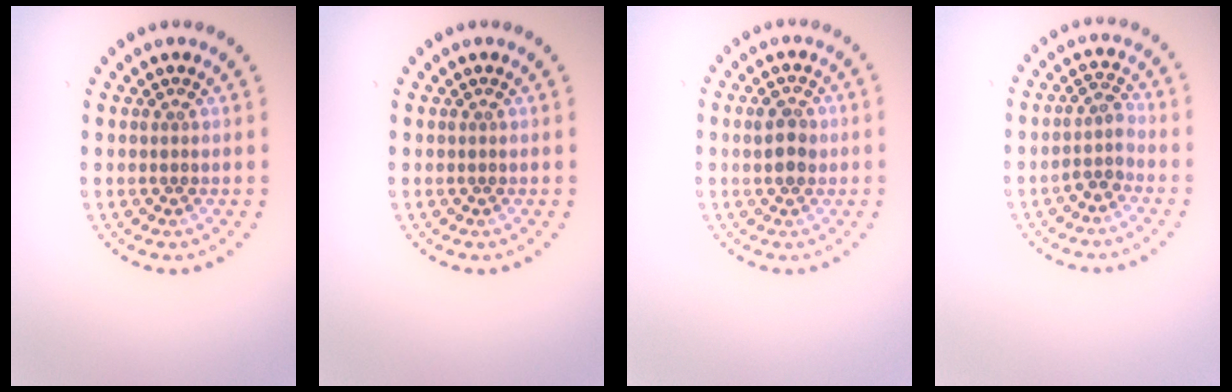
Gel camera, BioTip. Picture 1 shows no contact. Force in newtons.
{"total": 0.0}
{"total": 2.3, "press": 2.3, "slide": 0.4}
{"total": 1.9, "press": 1.5, "slide": 1.1}